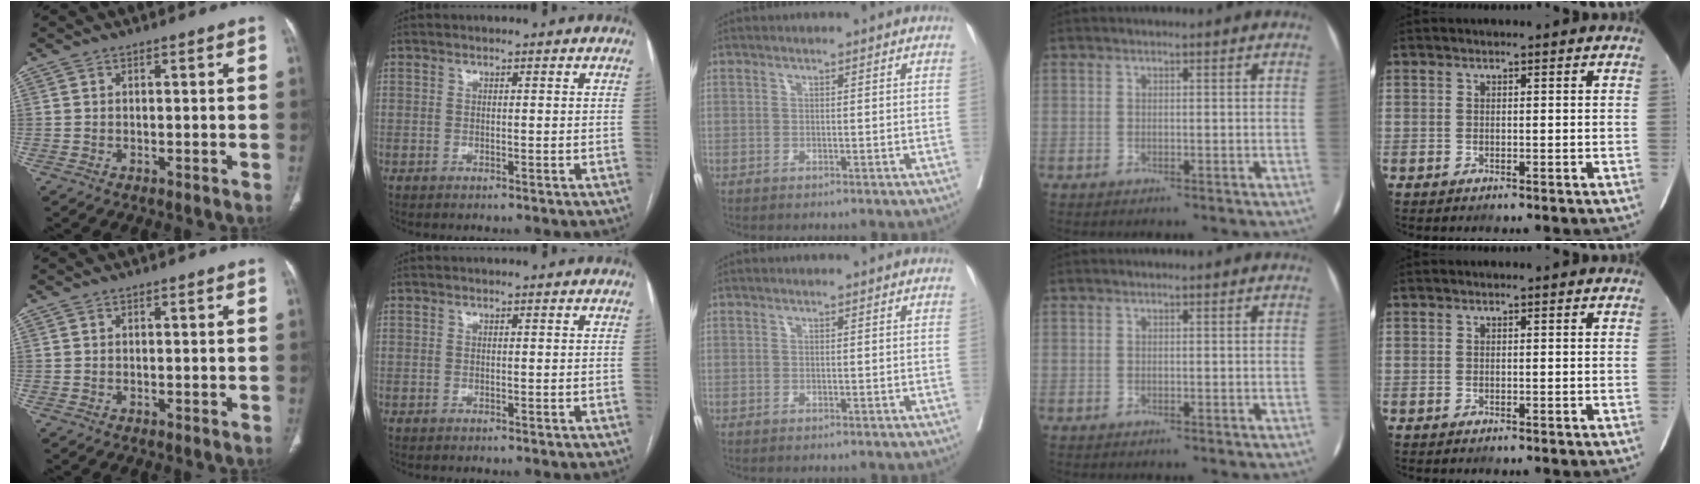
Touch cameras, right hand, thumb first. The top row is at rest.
{}